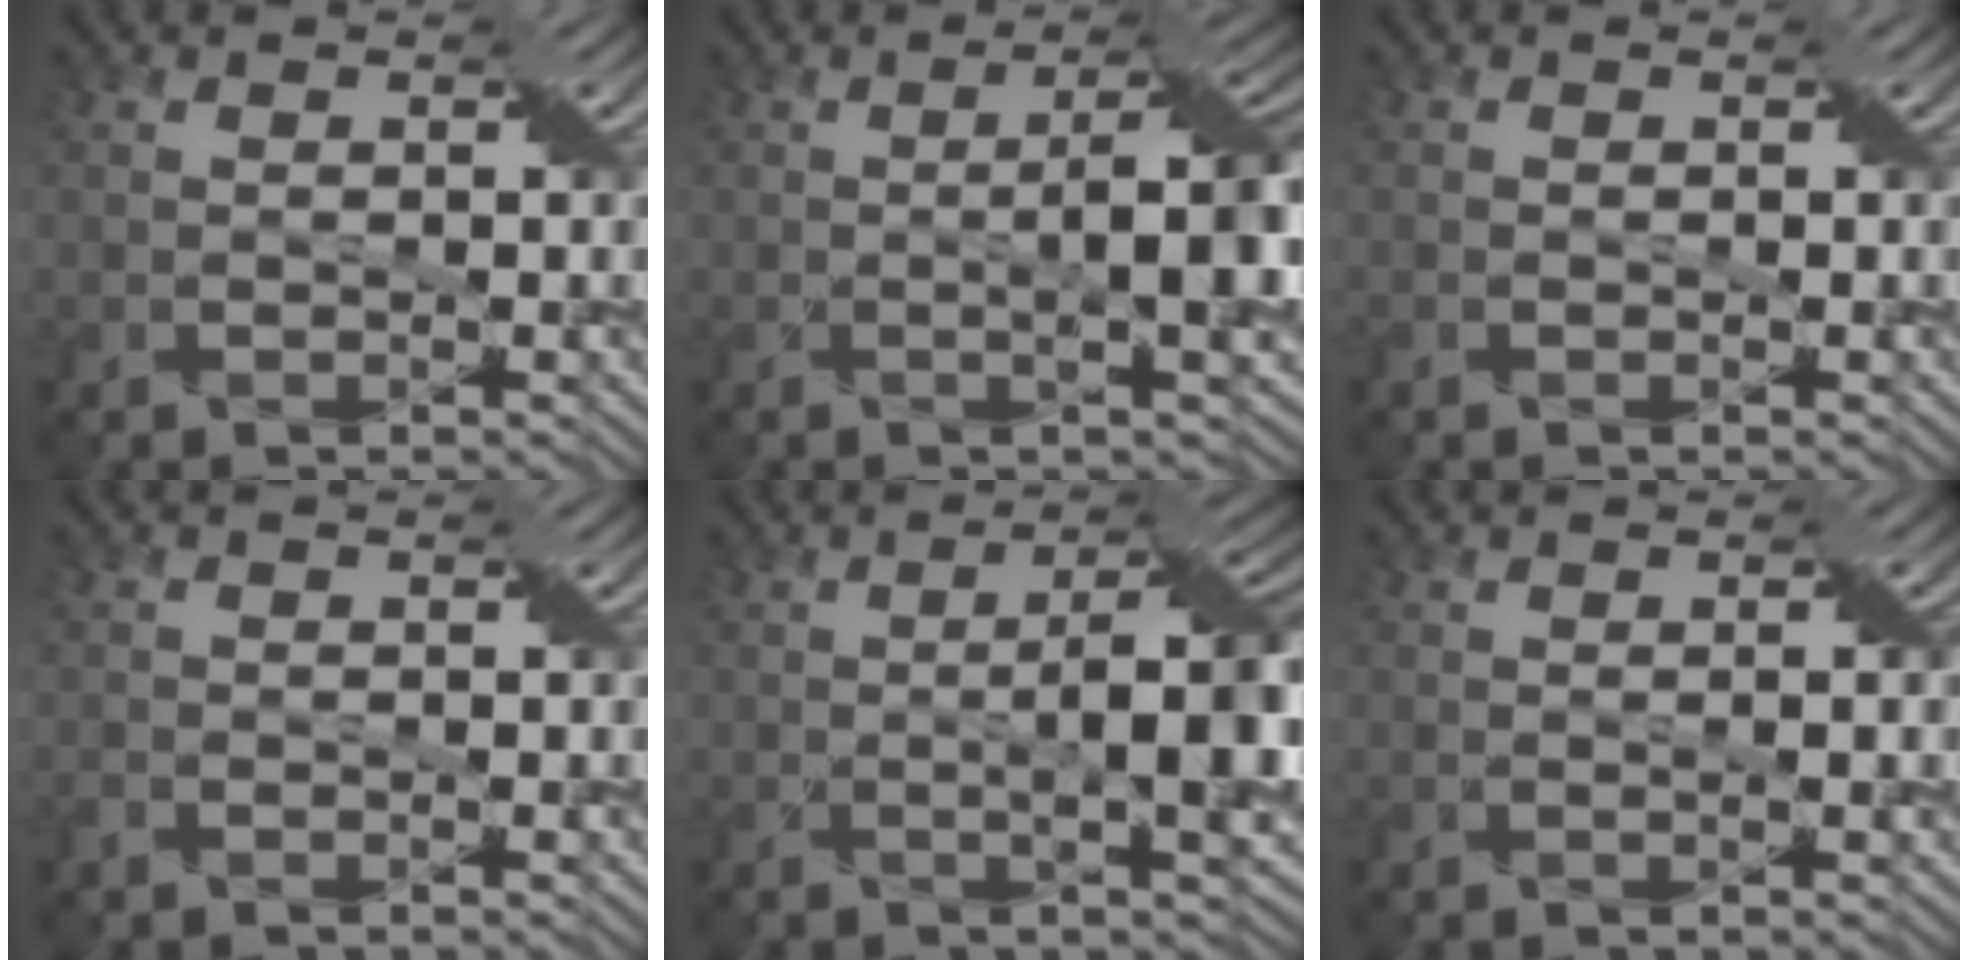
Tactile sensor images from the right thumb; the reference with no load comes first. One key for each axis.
{"total": 7.3, "fx": -0.6, "fy": 1.7, "fz": 7.1, "tx": -0.107, "ty": 0.006, "tz": -0.010}
{"total": 0.7, "fx": -0.5, "fy": 0.4, "fz": 0.4, "tx": -0.010, "ty": -0.003, "tz": -0.007}
{"total": 1.0, "fx": -0.7, "fy": 0.6, "fz": 0.4, "tx": -0.014, "ty": 0.001, "tz": -0.013}
{"total": 8.4, "fx": -0.7, "fy": 2.2, "fz": 8.1, "tx": -0.121, "ty": 0.005, "tz": -0.012}
{"total": 1.2, "fx": 0.0, "fy": 0.1, "fz": 1.2, "tx": -0.021, "ty": 0.003, "tz": 0.001}